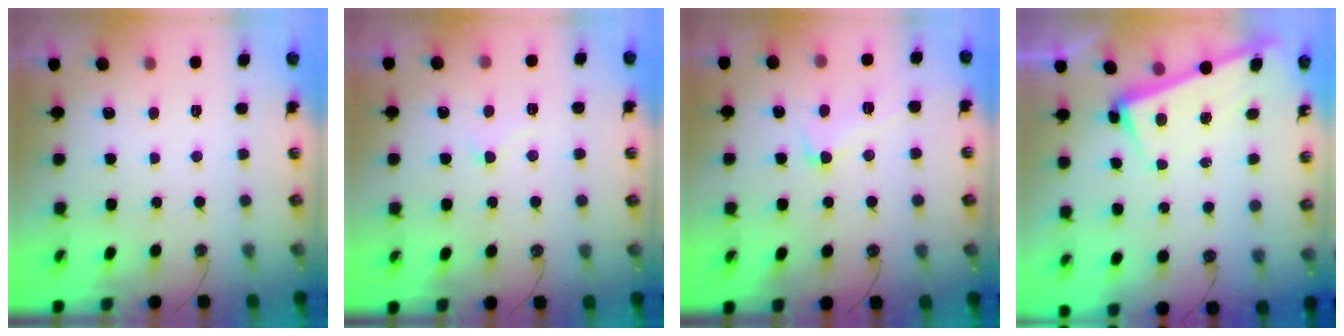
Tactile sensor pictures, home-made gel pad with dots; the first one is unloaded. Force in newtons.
{"total": 1.9, "press": 1.8, "slide": 0.6}
{"total": 2.1, "press": 1.8, "slide": 1.1}
{"total": 3.4, "press": 3.3, "slide": 1.1}